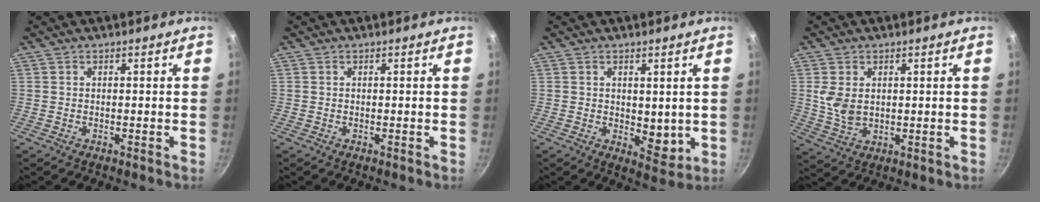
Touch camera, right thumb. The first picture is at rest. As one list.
[{"total": 0.0}, {"total": 5.2, "force": [0.7, 3.3, 4.0], "torque": [-0.046, -0.023, 0.013]}, {"total": 5.9, "force": [1.2, 4.0, 4.3], "torque": [-0.080, -0.013, 0.030]}]